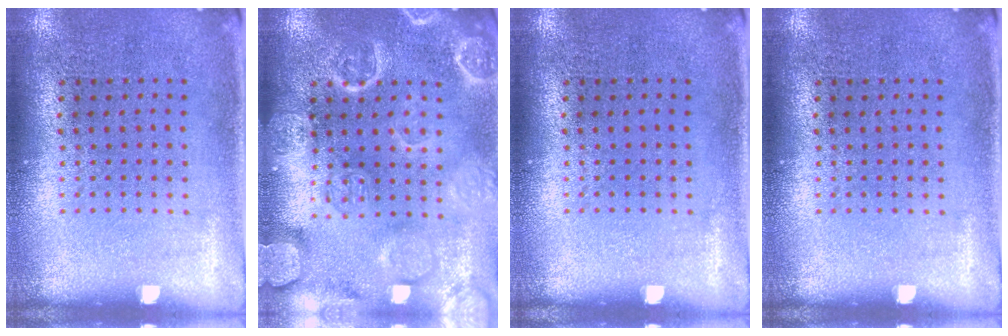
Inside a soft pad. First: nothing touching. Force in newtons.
{"total": 5.5, "press": 5.4, "slide": 0.8}
{"total": 0.0}
{"total": 0.0}